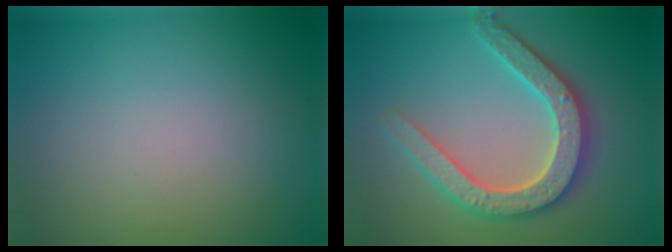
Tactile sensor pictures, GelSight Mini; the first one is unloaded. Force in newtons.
{"total": 5.3, "press": 5.2, "slide": 0.9}